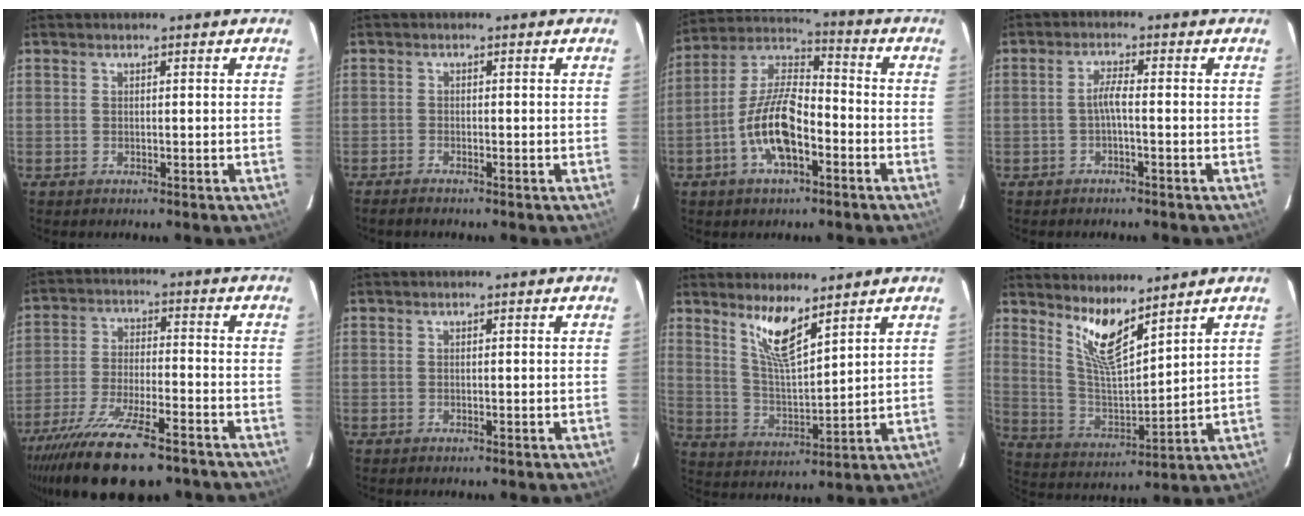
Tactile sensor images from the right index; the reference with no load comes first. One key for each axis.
{"total": 1.8, "fx": -1.7, "fy": 0.3, "fz": 0.6, "tx": -0.025, "ty": -0.006, "tz": -0.032}
{"total": 12.9, "fx": -5.0, "fy": 5.2, "fz": 10.7, "tx": -0.223, "ty": 0.005, "tz": -0.095}
{"total": 2.3, "fx": -0.9, "fy": 0.0, "fz": 2.1, "tx": -0.043, "ty": 0.004, "tz": -0.017}
{"total": 21.1, "fx": -16.1, "fy": 5.6, "fz": 12.4, "tx": -0.248, "ty": -0.052, "tz": -0.268}
{"total": 0.0}
{"total": 8.7, "fx": 6.2, "fy": 1.5, "fz": 6.0, "tx": -0.110, "ty": -0.009, "tz": 0.127}
{"total": 9.9, "fx": 7.3, "fy": 1.8, "fz": 6.4, "tx": -0.124, "ty": -0.016, "tz": 0.150}